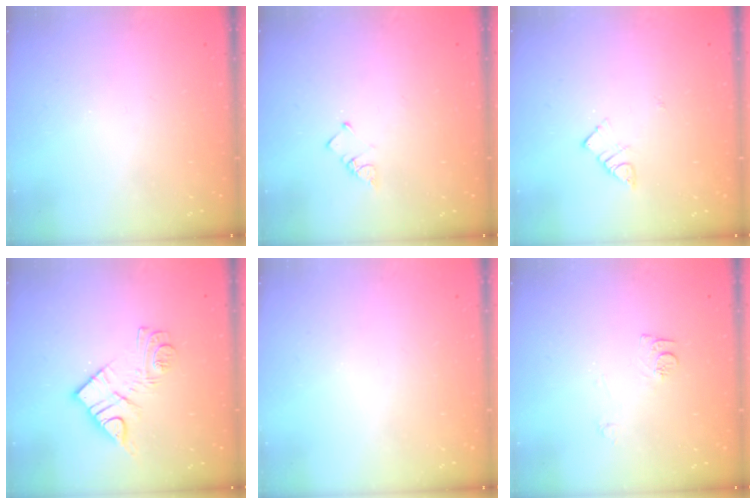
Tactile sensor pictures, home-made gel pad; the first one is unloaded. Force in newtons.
{"total": 1.9, "press": 1.9, "slide": 0.3}
{"total": 4.1, "press": 4.0, "slide": 0.5}
{"total": 11.5, "press": 11.5, "slide": 0.6}
{"total": 0.0}
{"total": 7.7, "press": 7.7, "slide": 0.8}